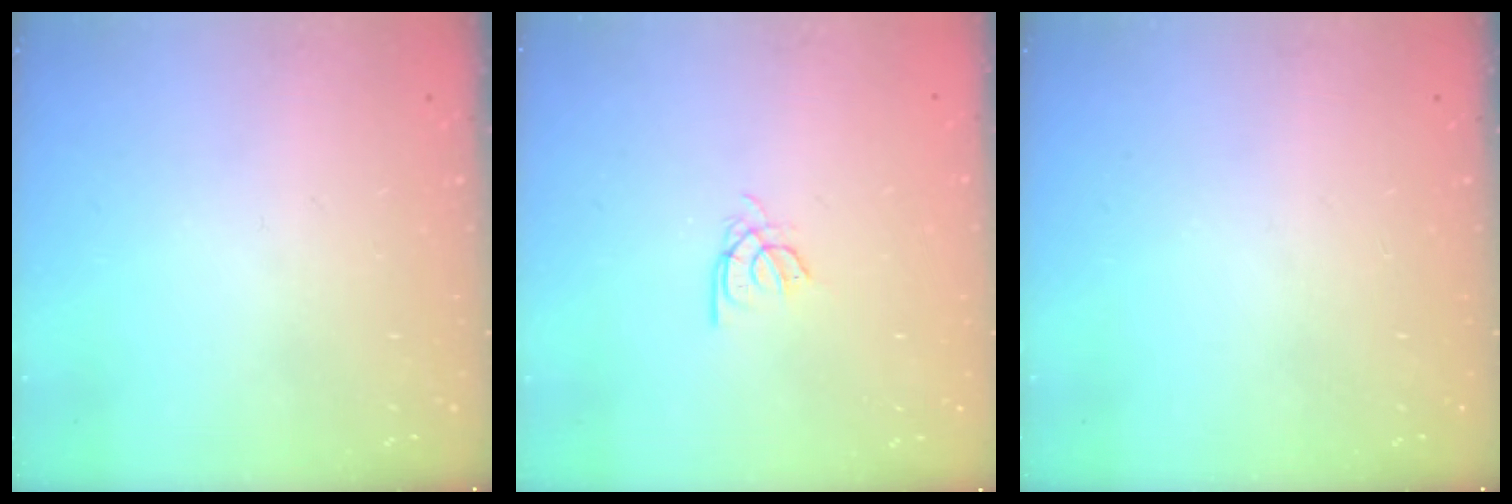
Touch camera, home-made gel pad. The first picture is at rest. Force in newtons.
{"total": 2.4, "press": 2.4, "slide": 0.4}
{"total": 0.0}